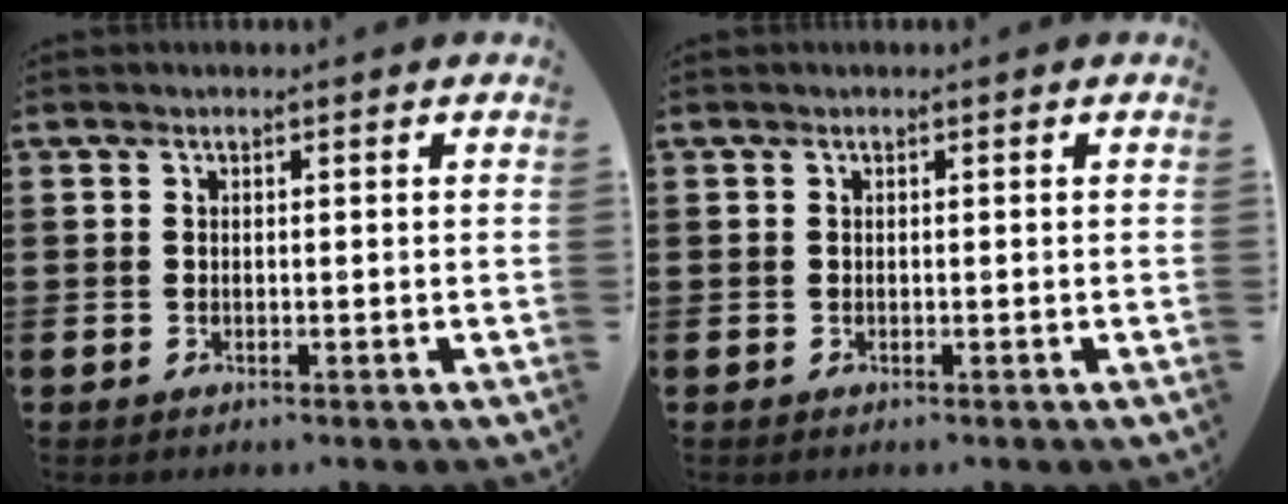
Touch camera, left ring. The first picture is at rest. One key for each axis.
{"total": 0.0}